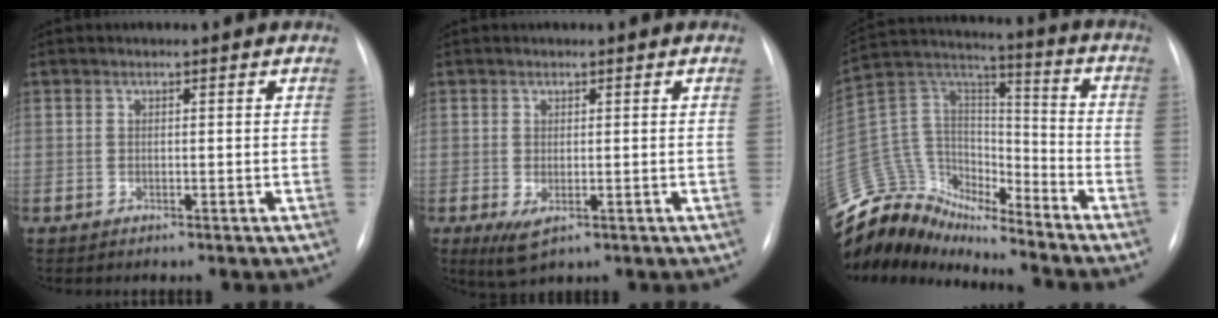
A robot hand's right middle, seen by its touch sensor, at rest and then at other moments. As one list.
[{"total": 3.0, "force": [-0.9, 1.3, 2.6], "torque": [-0.047, -0.010, -0.004]}, {"total": 16.3, "force": [-15.5, 4.7, 2.0], "torque": [-0.044, 0.074, -0.284]}]